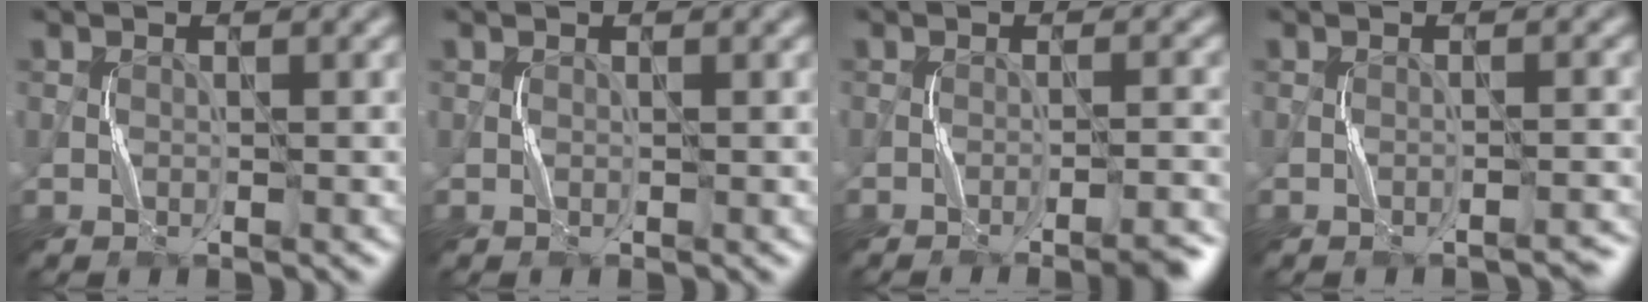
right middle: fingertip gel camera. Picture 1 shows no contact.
{"total": 0.0}
{"total": 3.0, "force": [-1.9, 0.3, 2.3], "torque": [-0.028, 0.011, -0.032]}
{"total": 1.2, "force": [-1.1, -0.1, 0.4], "torque": [-0.007, 0.006, -0.018]}